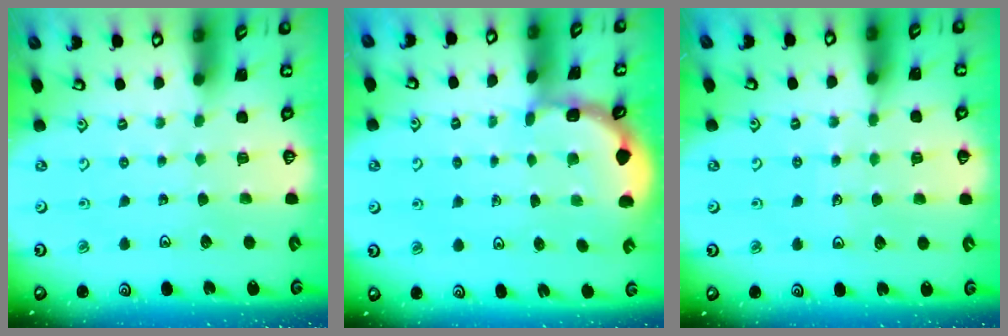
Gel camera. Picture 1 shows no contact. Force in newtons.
{"total": 2.0, "press": 2.0, "slide": 0.2}
{"total": 6.3, "press": 6.0, "slide": 1.9}